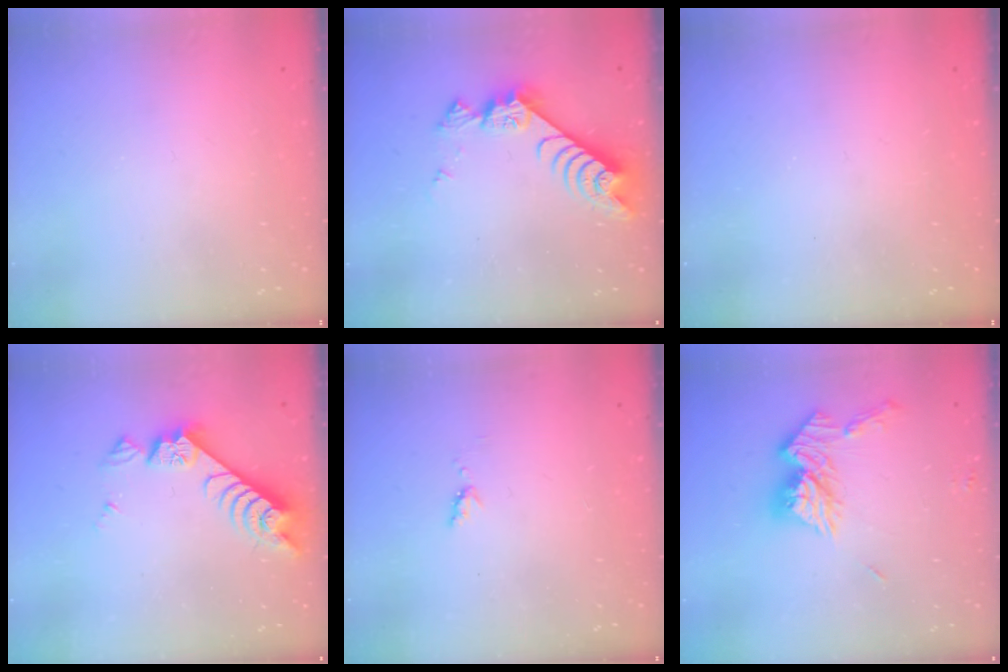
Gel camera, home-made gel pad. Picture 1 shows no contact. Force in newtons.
{"total": 9.1, "press": 9.0, "slide": 1.3}
{"total": 0.0}
{"total": 7.8, "press": 7.7, "slide": 1.2}
{"total": 4.2, "press": 4.1, "slide": 0.5}
{"total": 13.6, "press": 13.6, "slide": 1.1}